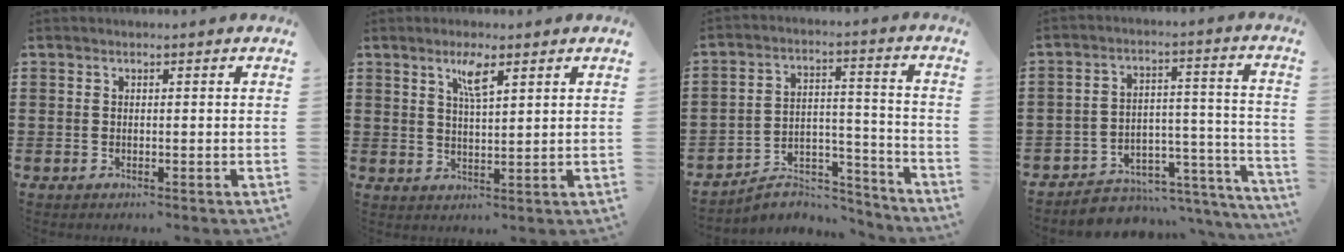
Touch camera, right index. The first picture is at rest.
{"total": 3.8, "force": [2.3, 0.7, 3.0], "torque": [-0.057, 0.002, 0.036]}
{"total": 5.7, "force": [-5.0, 2.2, 1.6], "torque": [-0.027, 0.014, -0.096]}
{"total": 3.9, "force": [-3.1, 2.2, 0.5], "torque": [-0.021, 0.001, -0.064]}